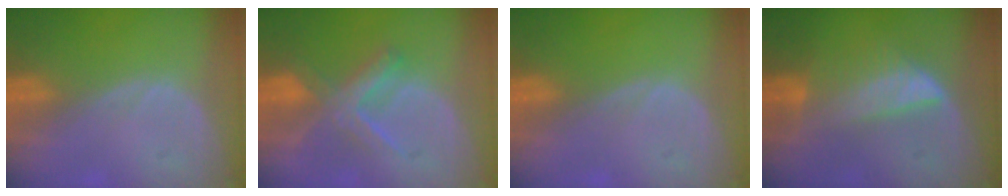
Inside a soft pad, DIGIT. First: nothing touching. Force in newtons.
{"total": 6.4, "press": 6.2, "slide": 1.6}
{"total": 0.0}
{"total": 6.4, "press": 6.2, "slide": 1.6}